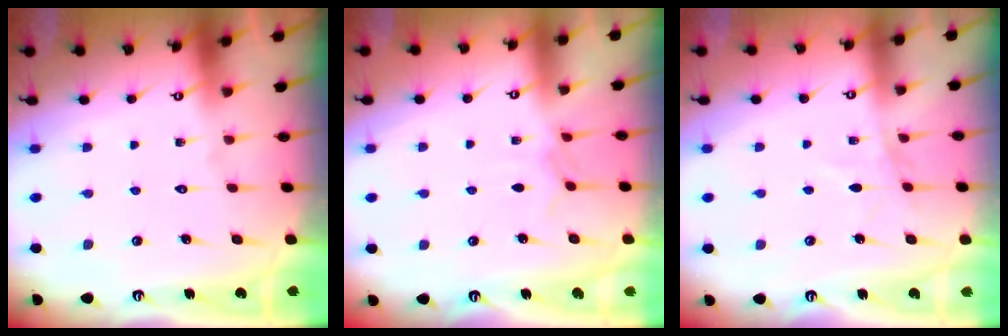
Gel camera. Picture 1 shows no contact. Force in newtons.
{"total": 3.3, "press": 3.3, "slide": 0.5}
{"total": 2.9, "press": 2.9, "slide": 0.4}